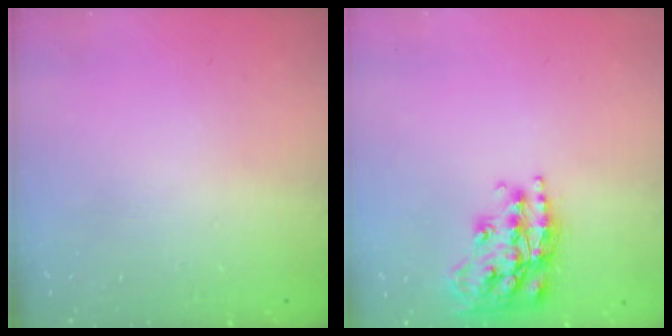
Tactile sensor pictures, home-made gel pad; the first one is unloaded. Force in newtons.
{"total": 18.2, "press": 18.1, "slide": 1.1}